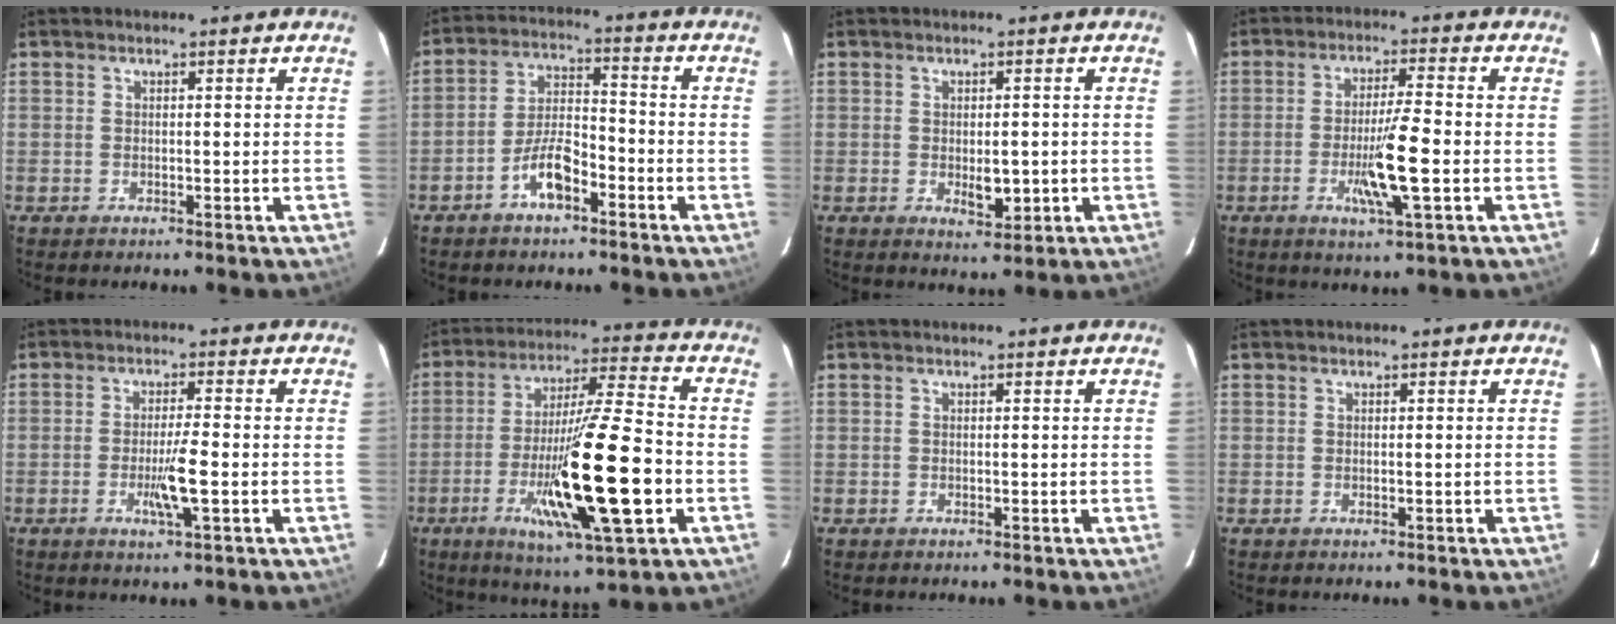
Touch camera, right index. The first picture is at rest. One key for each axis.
{"total": 7.5, "fx": -4.1, "fy": 2.8, "fz": 5.6, "tx": -0.118, "ty": 0.016, "tz": -0.076}
{"total": 4.3, "fx": -0.9, "fy": 2.0, "fz": 3.7, "tx": -0.059, "ty": -0.004, "tz": -0.004}
{"total": 9.1, "fx": -2.4, "fy": 0.4, "fz": 8.7, "tx": -0.158, "ty": -0.008, "tz": -0.043}
{"total": 5.6, "fx": -1.6, "fy": 0.3, "fz": 5.3, "tx": -0.098, "ty": -0.006, "tz": -0.026}
{"total": 20.5, "fx": -5.4, "fy": 1.8, "fz": 19.7, "tx": -0.355, "ty": -0.018, "tz": -0.086}
{"total": 0.0}
{"total": 0.0}